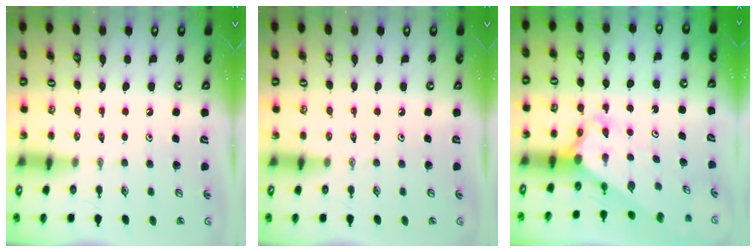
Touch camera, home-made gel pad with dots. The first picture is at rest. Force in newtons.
{"total": 0.0}
{"total": 2.8, "press": 2.8, "slide": 0.2}